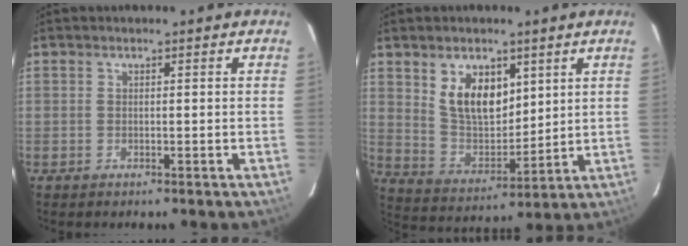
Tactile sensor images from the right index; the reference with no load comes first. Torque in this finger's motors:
{"motor_torque": [0.32, 0.36, 0.17, 0.07]}